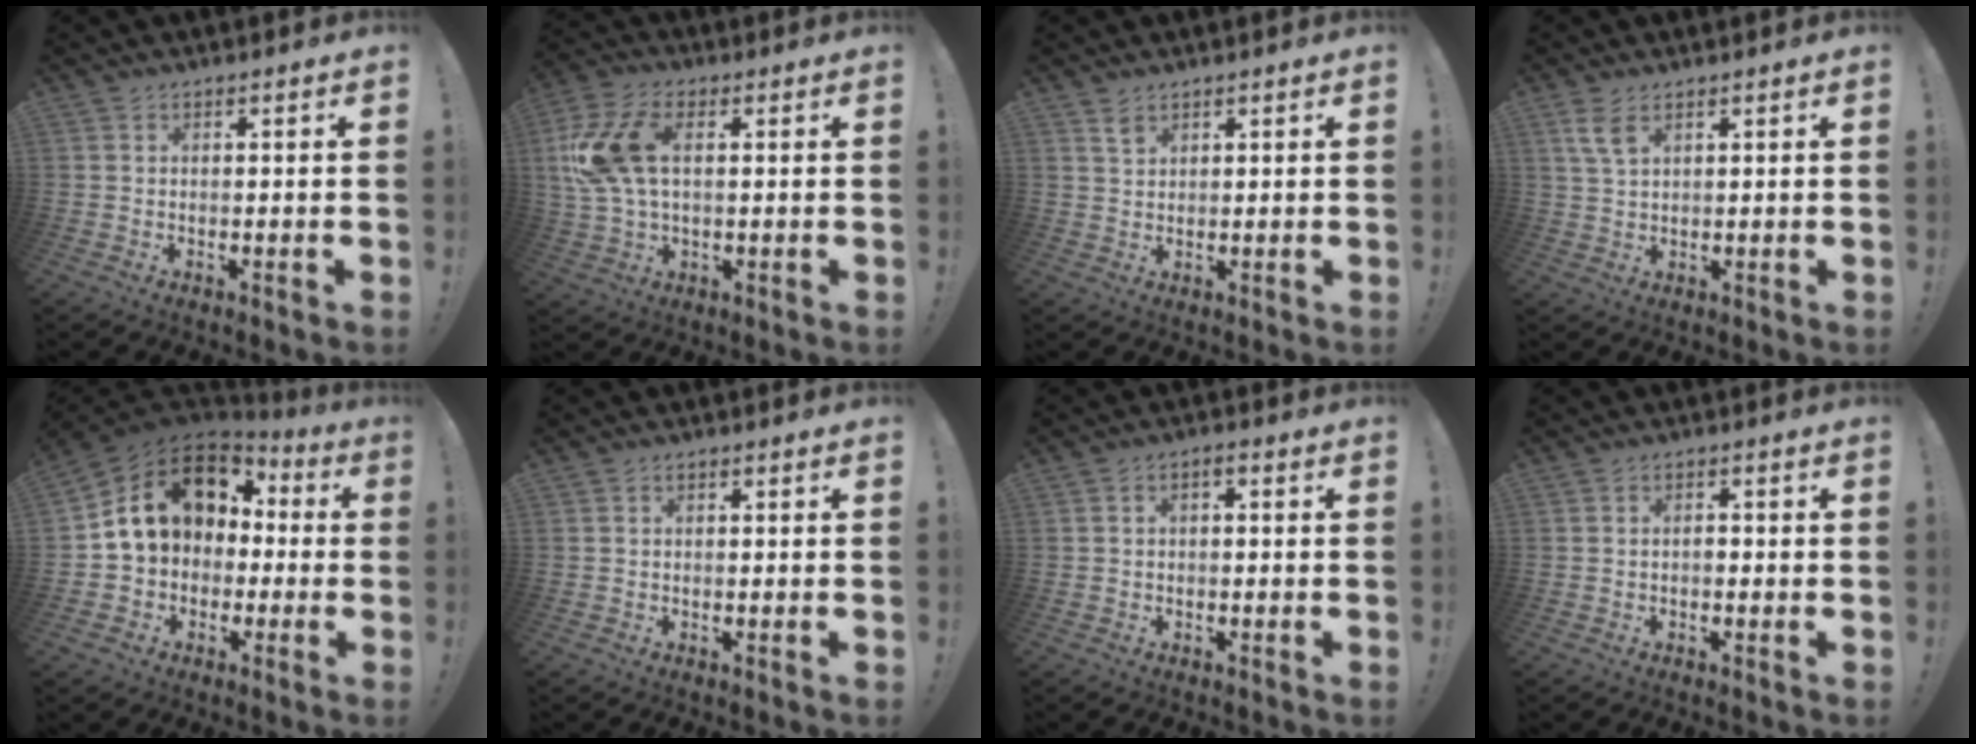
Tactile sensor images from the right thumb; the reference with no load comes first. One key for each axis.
{"total": 14.3, "fx": 2.7, "fy": 8.5, "fz": 11.2, "tx": -0.229, "ty": 0.003, "tz": 0.053}
{"total": 2.5, "fx": 1.9, "fy": 1.4, "fz": 1.0, "tx": 0.000, "ty": -0.014, "tz": 0.031}
{"total": 5.4, "fx": 3.0, "fy": 2.5, "fz": 3.8, "tx": -0.062, "ty": -0.011, "tz": 0.055}
{"total": 15.6, "fx": 4.7, "fy": 11.8, "fz": 9.1, "tx": -0.152, "ty": -0.004, "tz": 0.096}
{"total": 0.6, "fx": -0.3, "fy": 0.5, "fz": 0.4, "tx": -0.012, "ty": 0.005, "tz": -0.004}
{"total": 1.8, "fx": -1.0, "fy": 1.0, "fz": 1.2, "tx": -0.024, "ty": 0.010, "tz": -0.018}
{"total": 1.4, "fx": -0.6, "fy": 0.7, "fz": 1.0, "tx": -0.016, "ty": 0.004, "tz": -0.011}